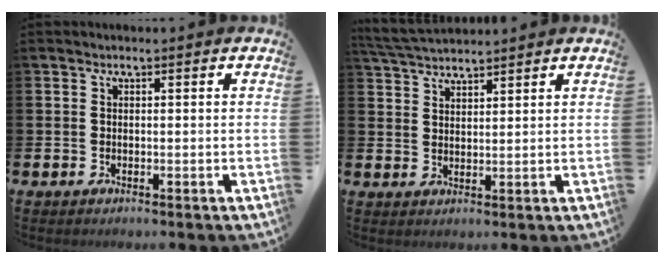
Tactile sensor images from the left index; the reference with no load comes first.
{"total": 4.1, "force": [4.0, 0.5, 0.8], "torque": [-0.027, -0.014, 0.074]}